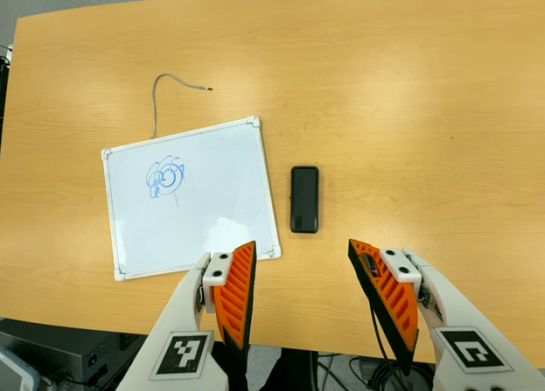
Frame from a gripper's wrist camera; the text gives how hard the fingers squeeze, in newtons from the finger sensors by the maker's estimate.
{"total": 0.0}